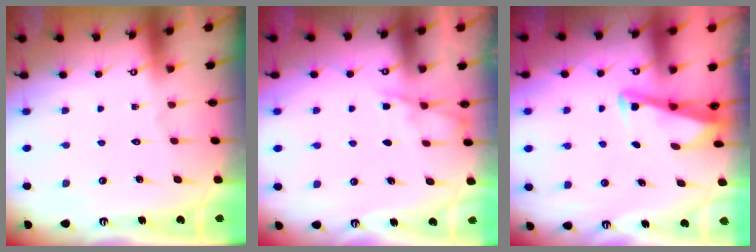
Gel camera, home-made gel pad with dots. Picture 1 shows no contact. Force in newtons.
{"total": 4.0, "press": 4.0, "slide": 0.4}
{"total": 3.3, "press": 3.3, "slide": 0.3}